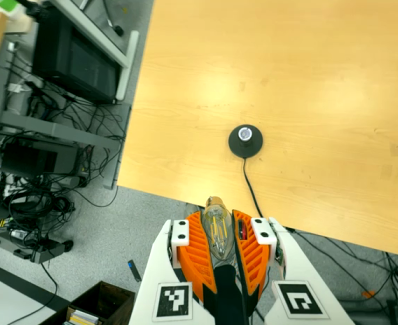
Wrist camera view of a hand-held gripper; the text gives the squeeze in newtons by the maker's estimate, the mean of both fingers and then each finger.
{"total": 19.4, "left": 24.6, "right": 14.2}